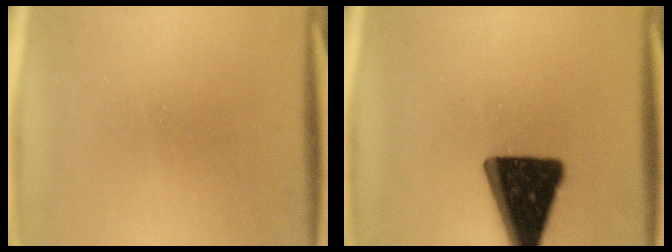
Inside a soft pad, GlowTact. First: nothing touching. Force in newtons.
{"total": 18.4}